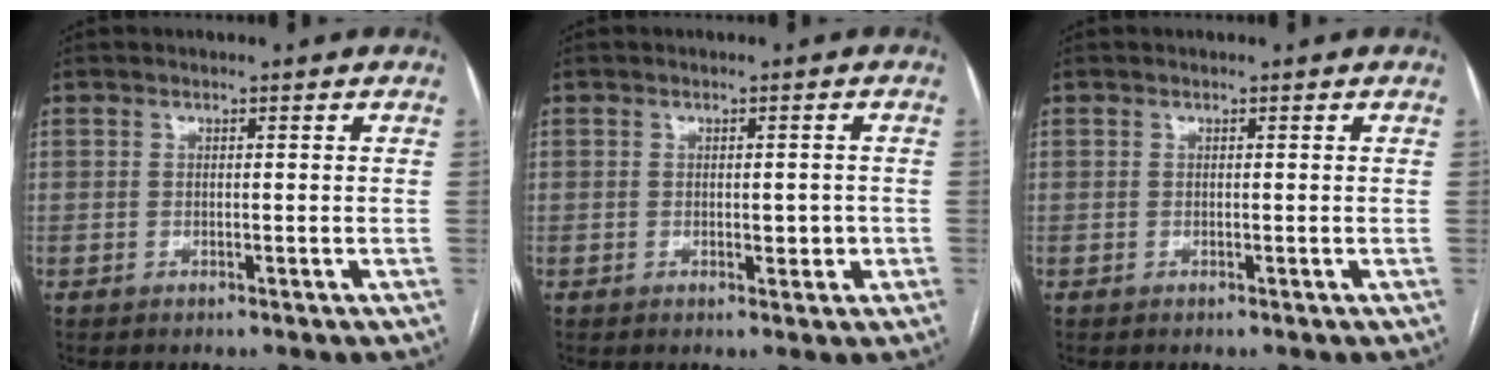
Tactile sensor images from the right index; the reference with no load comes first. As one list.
[{"total": 2.3, "force": [-0.4, 1.1, 2.0], "torque": [-0.030, 0.001, 0.003]}, {"total": 0.0}]